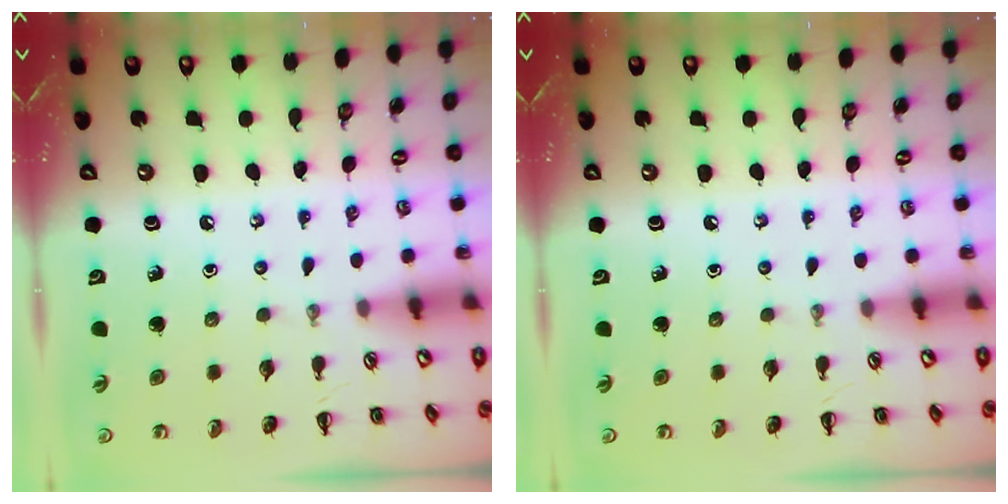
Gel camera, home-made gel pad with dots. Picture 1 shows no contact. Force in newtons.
{"total": 0.0}